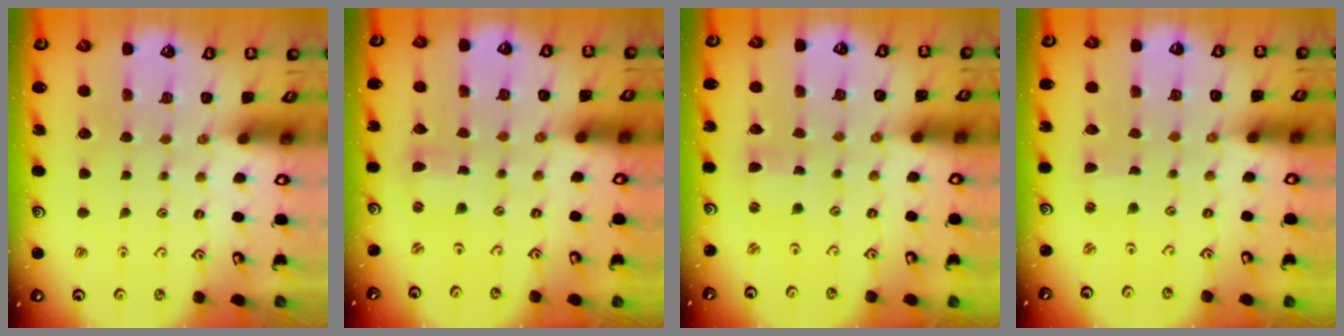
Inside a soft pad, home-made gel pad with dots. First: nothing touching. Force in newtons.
{"total": 0.0}
{"total": 1.0, "press": 0.9, "slide": 0.2}
{"total": 0.0}